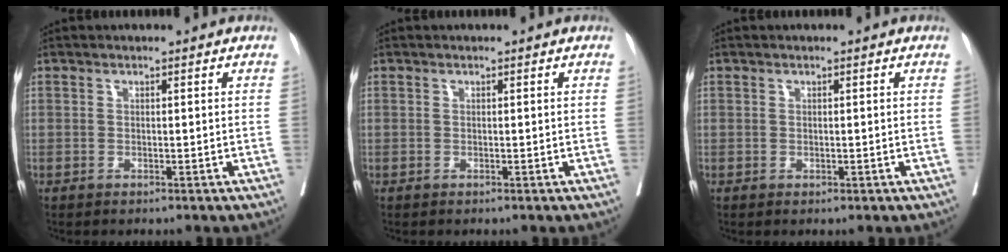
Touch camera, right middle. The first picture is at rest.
{"total": 0.0}
{"total": 0.0}